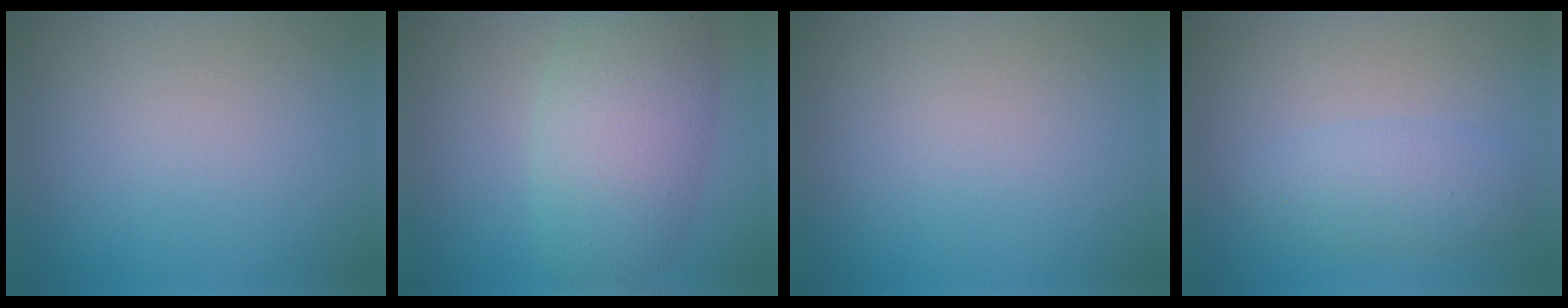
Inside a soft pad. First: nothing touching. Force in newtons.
{"total": 7.7, "press": 7.7, "slide": 0.1}
{"total": 0.0}
{"total": 3.0, "press": 3.0, "slide": 0.1}